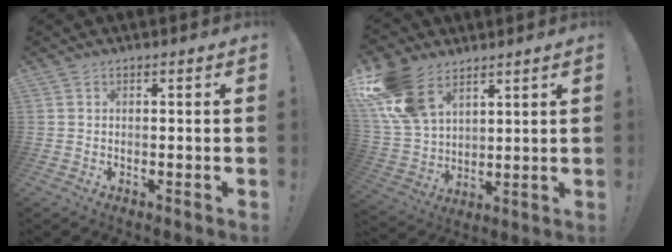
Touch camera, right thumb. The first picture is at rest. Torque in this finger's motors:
{"motor_torque": [1.98, 2.21, 0.91, 0.37, 0.41]}